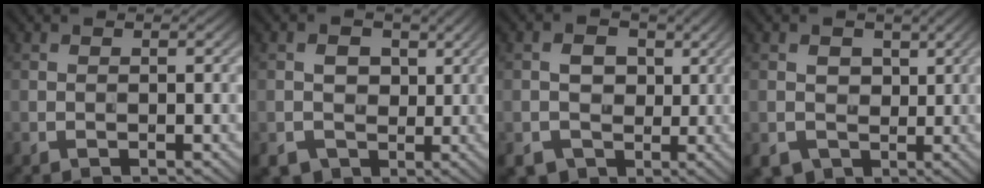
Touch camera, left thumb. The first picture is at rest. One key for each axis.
{"total": 4.6, "fx": -0.2, "fy": 4.3, "fz": 1.5, "tx": -0.030, "ty": -0.003, "tz": -0.009}
{"total": 5.0, "fx": -0.3, "fy": 4.6, "fz": 1.9, "tx": -0.034, "ty": -0.002, "tz": -0.012}
{"total": 3.9, "fx": 0.2, "fy": 3.7, "fz": 1.3, "tx": -0.035, "ty": -0.003, "tz": 0.002}